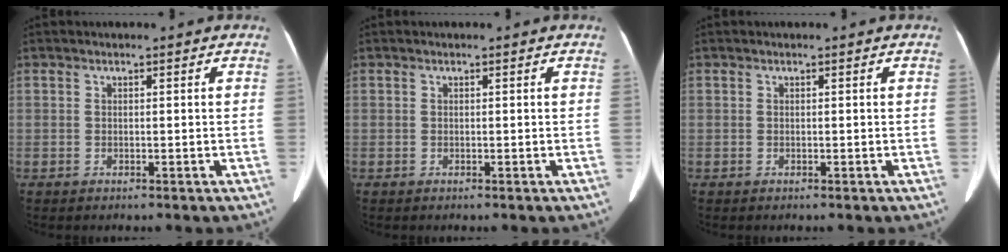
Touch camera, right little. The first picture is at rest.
{"total": 0.0}
{"total": 0.0}